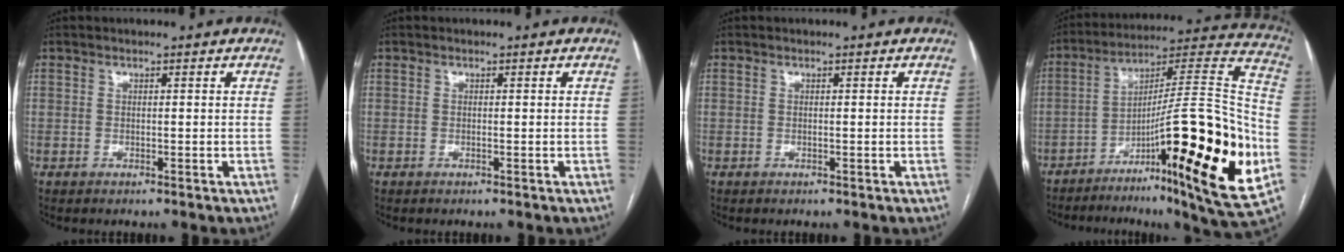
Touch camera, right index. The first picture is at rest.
{"total": 0.0}
{"total": 0.0}
{"total": 29.6, "force": [-9.5, 3.2, 27.9], "torque": [-0.361, 0.004, -0.144]}